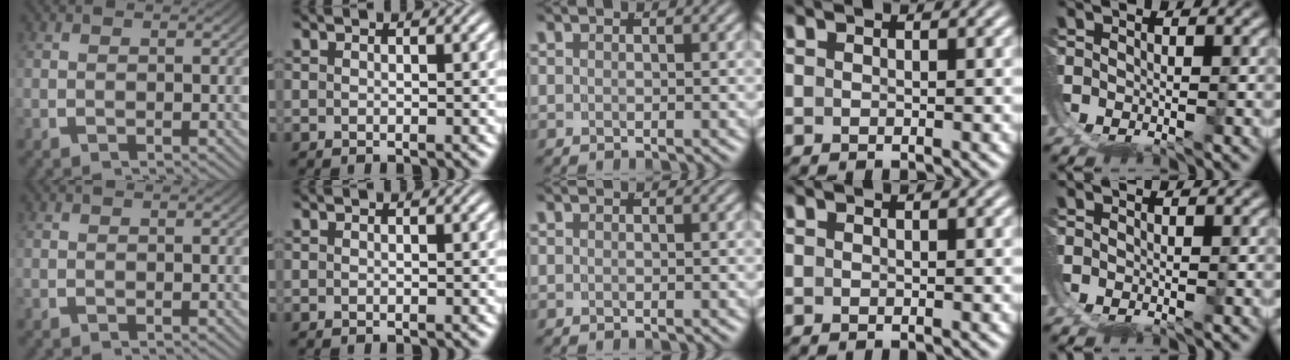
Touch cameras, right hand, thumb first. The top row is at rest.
{}